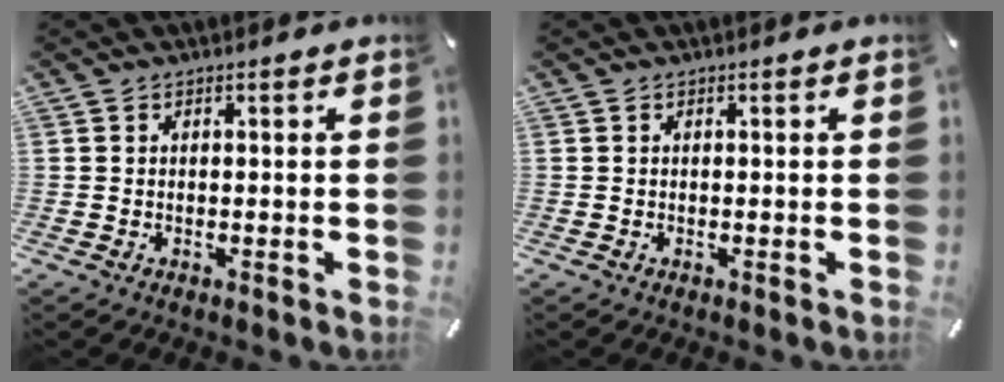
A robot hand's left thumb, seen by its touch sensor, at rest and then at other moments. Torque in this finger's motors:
{"motor_torque": [0.00, 0.00, 0.00, 0.00, -0.01]}